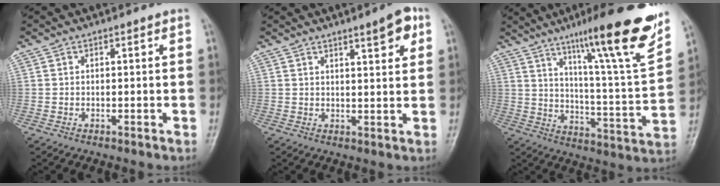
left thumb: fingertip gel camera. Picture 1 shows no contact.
{"total": 5.9, "force": [3.3, 1.4, 4.7], "torque": [-0.052, -0.014, 0.043]}
{"total": 21.8, "force": [14.0, 2.2, 16.5], "torque": [-0.218, -0.062, 0.215]}